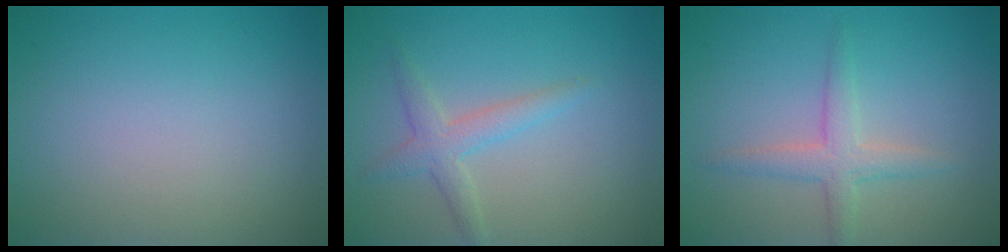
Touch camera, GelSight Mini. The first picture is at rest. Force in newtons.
{"total": 2.3, "press": 2.3, "slide": 0.0}
{"total": 2.4, "press": 2.4, "slide": 0.2}